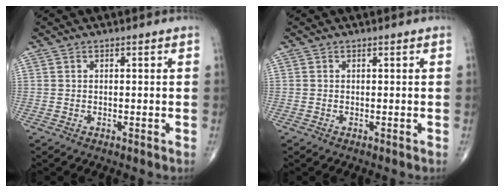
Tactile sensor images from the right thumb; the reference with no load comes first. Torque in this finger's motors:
{"motor_torque": [-0.24, 0.00, 0.00, 0.18, -0.03]}